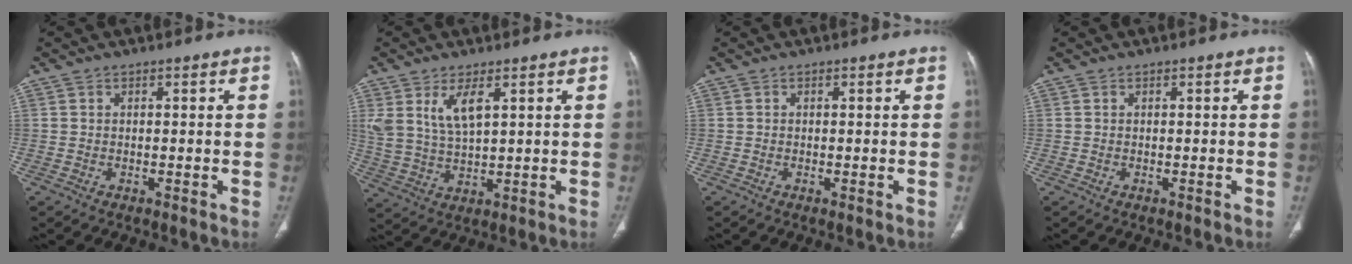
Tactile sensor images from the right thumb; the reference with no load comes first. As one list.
[{"total": 7.3, "force": [3.4, 3.0, 5.8], "torque": [-0.115, -0.017, 0.080]}, {"total": 0.0}, {"total": 0.0}]